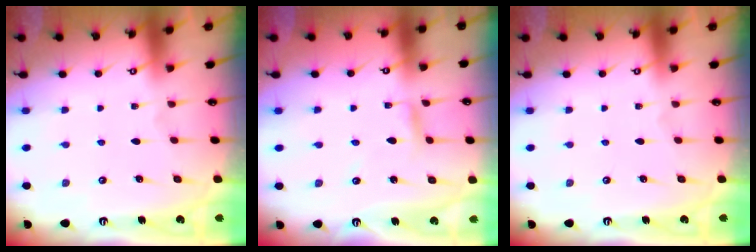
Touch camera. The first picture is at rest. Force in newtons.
{"total": 2.8, "press": 2.8, "slide": 0.2}
{"total": 0.0}